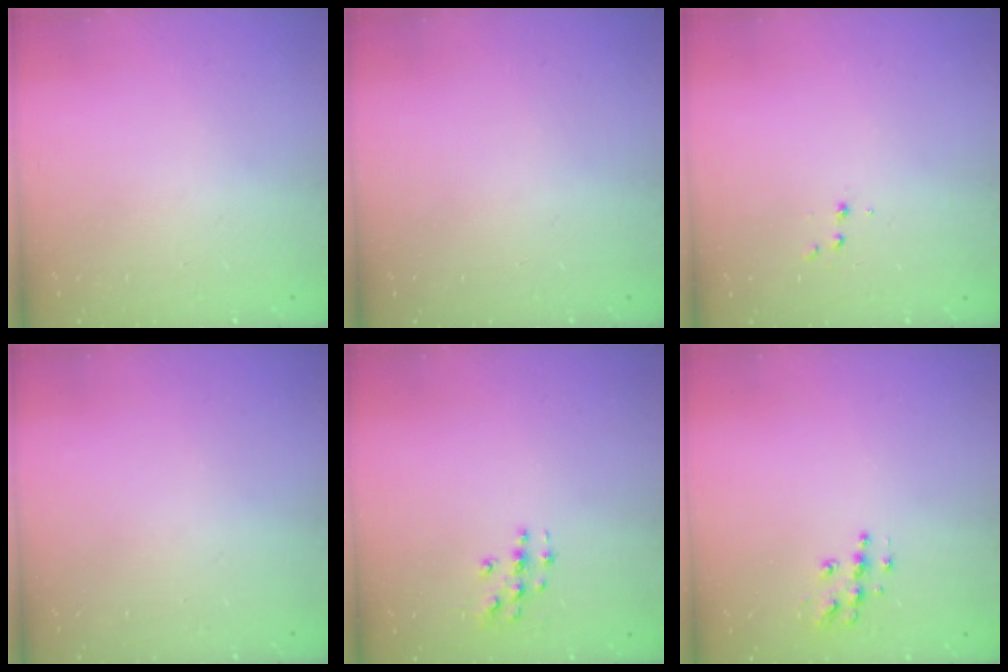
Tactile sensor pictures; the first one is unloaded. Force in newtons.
{"total": 0.0}
{"total": 3.2, "press": 3.1, "slide": 1.0}
{"total": 0.0}
{"total": 3.5, "press": 3.4, "slide": 0.2}
{"total": 7.5, "press": 7.5, "slide": 0.3}